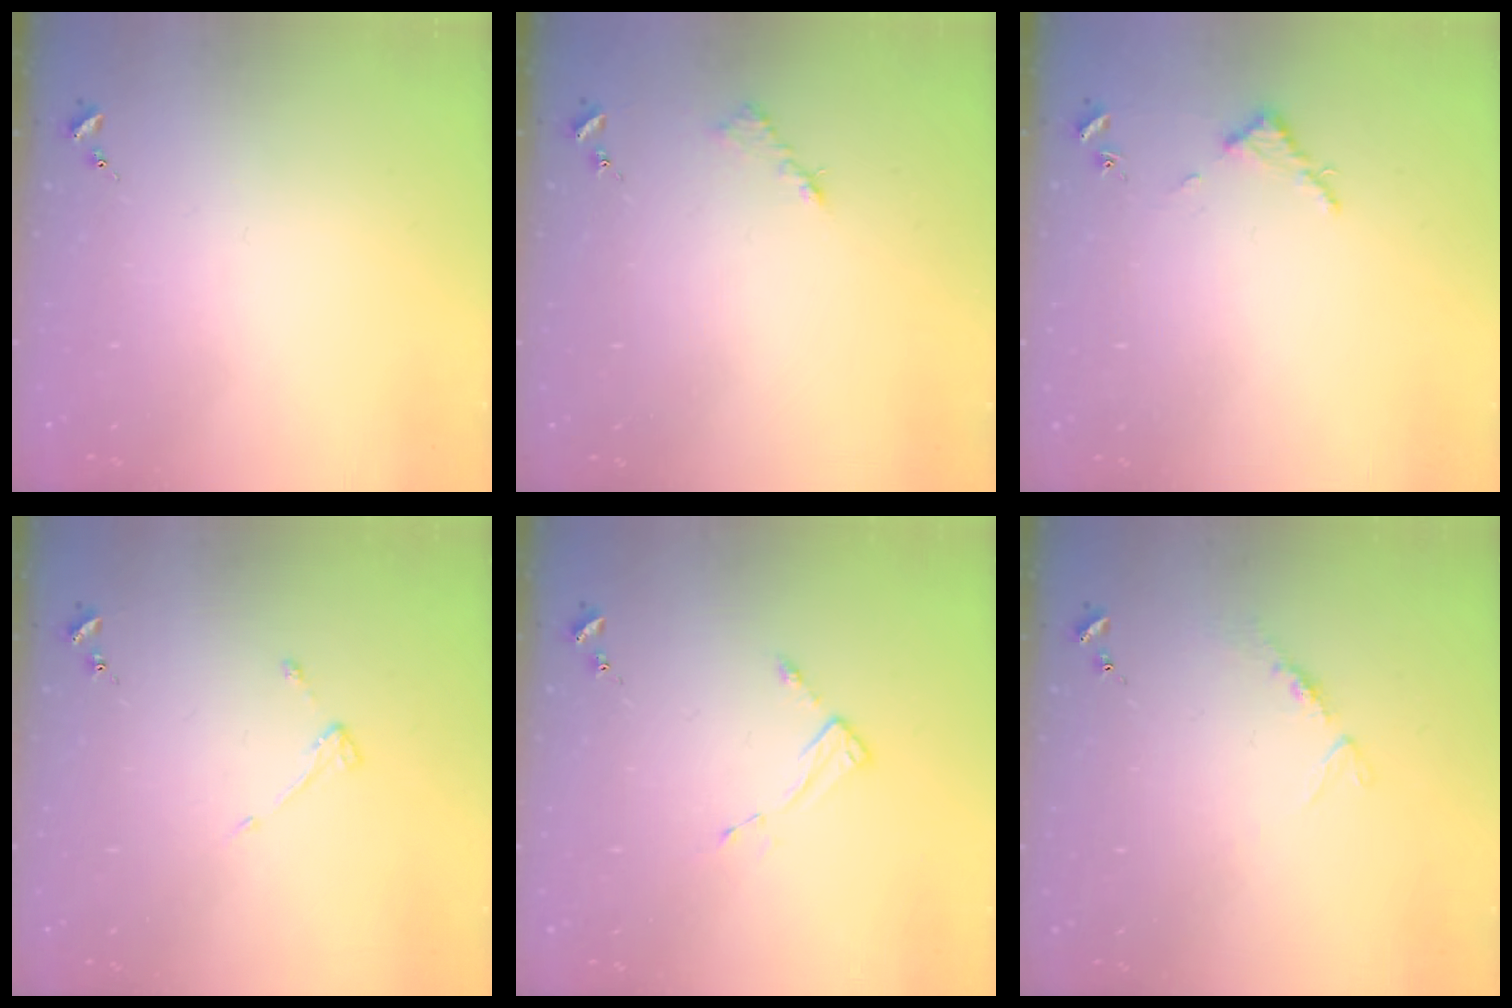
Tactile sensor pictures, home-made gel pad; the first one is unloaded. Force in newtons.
{"total": 3.1, "press": 3.1, "slide": 0.4}
{"total": 2.8, "press": 2.8, "slide": 0.3}
{"total": 2.9, "press": 2.9, "slide": 0.5}
{"total": 2.6, "press": 2.6, "slide": 0.4}
{"total": 5.9, "press": 5.9, "slide": 0.5}